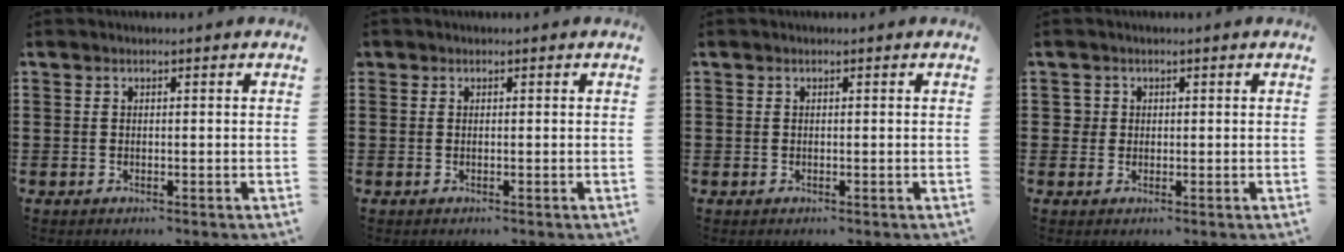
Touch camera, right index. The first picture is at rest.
{"total": 0.0}
{"total": 0.0}
{"total": 1.6, "force": [0.4, 1.6, 0.3], "torque": [-0.013, 0.008, 0.005]}